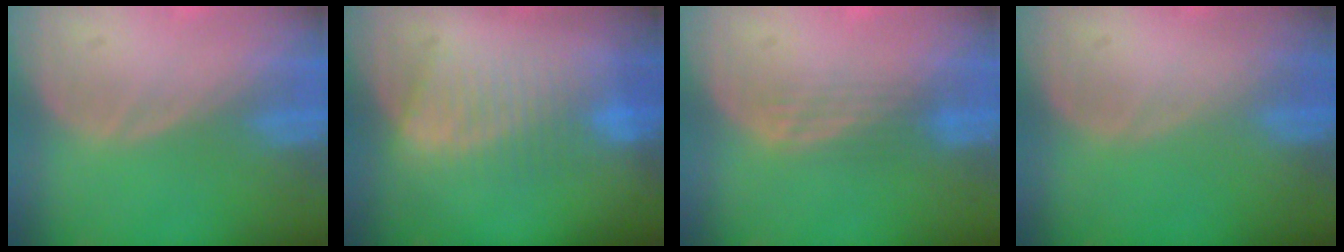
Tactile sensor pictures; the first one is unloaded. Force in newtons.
{"total": 6.8, "press": 6.8, "slide": 0.0}
{"total": 3.0, "press": 2.6, "slide": 1.4}
{"total": 0.0}